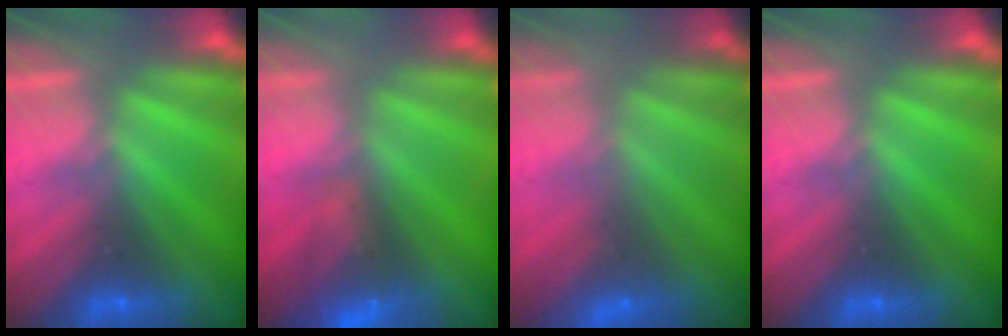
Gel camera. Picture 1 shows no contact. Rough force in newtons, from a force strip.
{"total": 7.0}
{"total": 3.0}
{"total": 0.0}